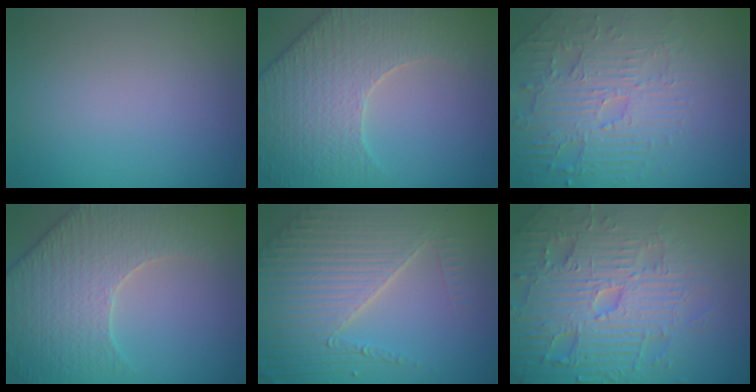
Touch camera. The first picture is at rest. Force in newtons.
{"total": 5.3, "press": 5.0, "slide": 1.7}
{"total": 4.3, "press": 4.1, "slide": 1.4}
{"total": 5.3, "press": 5.0, "slide": 1.7}
{"total": 7.6, "press": 5.4, "slide": 5.3}
{"total": 7.8, "press": 7.6, "slide": 1.7}